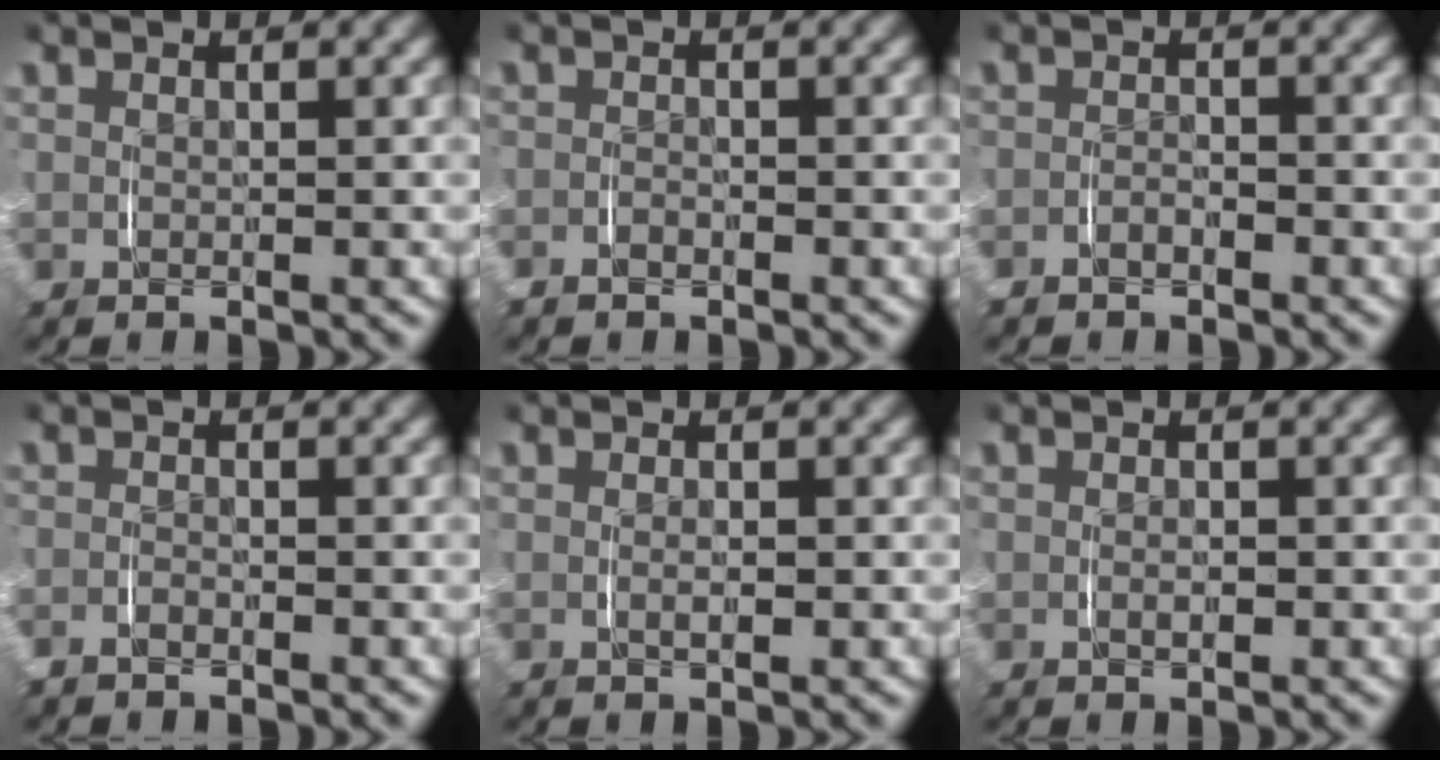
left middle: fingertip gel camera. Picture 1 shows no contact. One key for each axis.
{"total": 1.2, "fx": -1.0, "fy": 0.5, "fz": 0.1, "tx": -0.007, "ty": -0.004, "tz": -0.022}
{"total": 1.5, "fx": -1.3, "fy": 0.7, "fz": 0.1, "tx": -0.004, "ty": 0.000, "tz": -0.029}
{"total": 1.1, "fx": -1.1, "fy": 0.3, "fz": 0.1, "tx": -0.006, "ty": -0.003, "tz": -0.022}
{"total": 0.8, "fx": -0.1, "fy": 0.2, "fz": 0.8, "tx": -0.014, "ty": -0.003, "tz": -0.001}
{"total": 0.9, "fx": -0.2, "fy": 0.6, "fz": 0.5, "tx": -0.012, "ty": -0.003, "tz": -0.002}